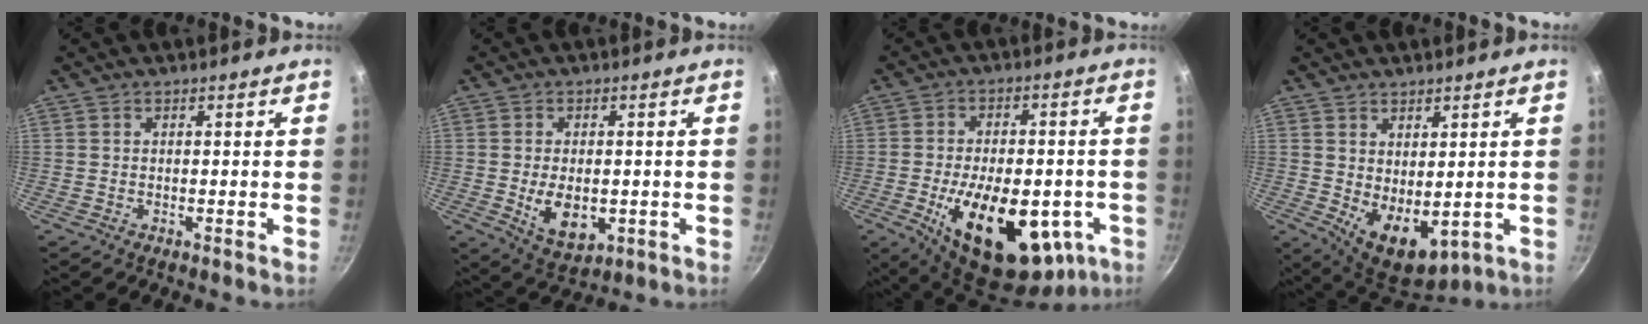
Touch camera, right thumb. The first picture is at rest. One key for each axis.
{"total": 8.5, "fx": -1.2, "fy": 5.3, "fz": 6.5, "tx": -0.095, "ty": -0.008, "tz": -0.006}
{"total": 25.0, "fx": -7.8, "fy": 13.3, "fz": 19.6, "tx": -0.279, "ty": 0.006, "tz": -0.098}
{"total": 9.4, "fx": 0.7, "fy": 5.7, "fz": 7.4, "tx": -0.090, "ty": -0.025, "tz": 0.033}